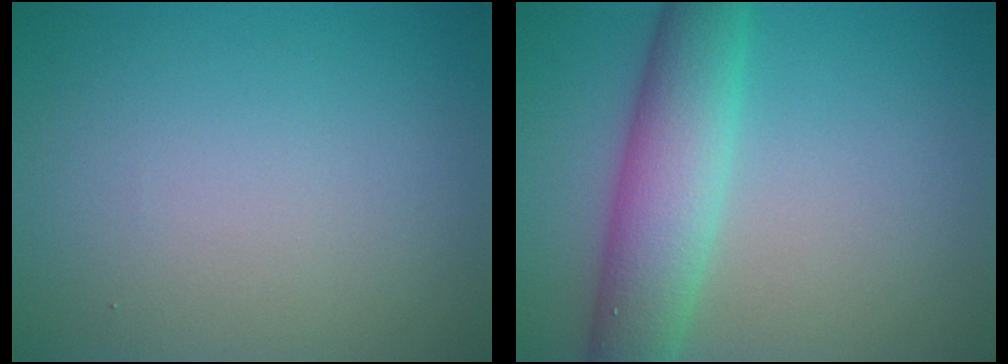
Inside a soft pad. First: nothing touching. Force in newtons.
{"total": 6.3, "press": 6.3, "slide": 0.3}